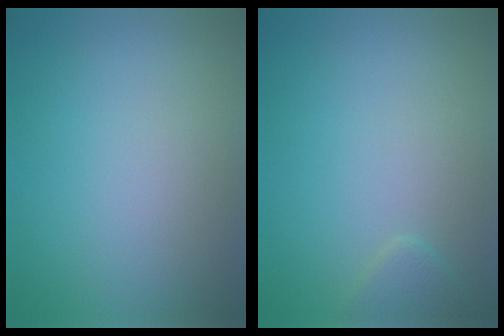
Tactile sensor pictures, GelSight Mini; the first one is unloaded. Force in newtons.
{"total": 1.3, "press": 1.3, "slide": 0.1}